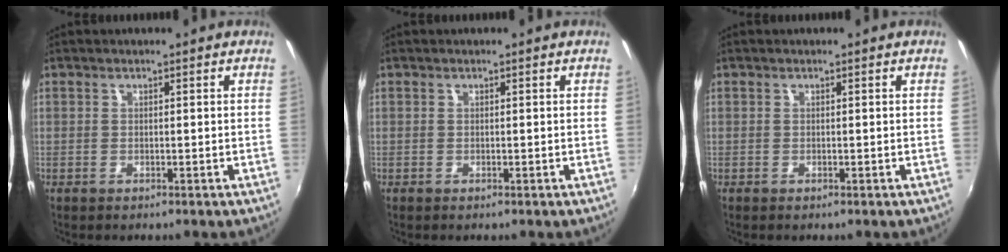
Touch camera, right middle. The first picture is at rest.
{"total": 0.0}
{"total": 0.0}